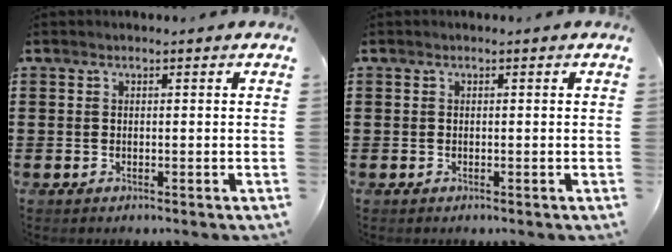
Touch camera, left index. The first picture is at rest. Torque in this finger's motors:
{"motor_torque": [0.01, -0.01, 0.00, 0.00]}